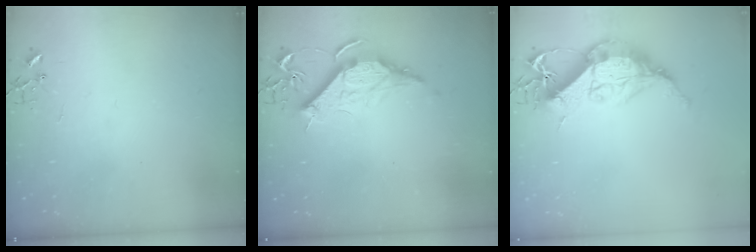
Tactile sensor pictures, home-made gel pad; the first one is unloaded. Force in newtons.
{"total": 10.8, "press": 10.8, "slide": 0.3}
{"total": 15.7, "press": 15.6, "slide": 1.4}